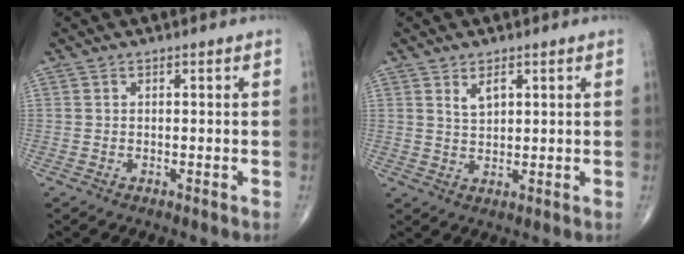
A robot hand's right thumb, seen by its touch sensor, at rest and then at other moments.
{"total": 3.2, "force": [1.6, 1.6, 2.2], "torque": [-0.034, -0.010, 0.033]}